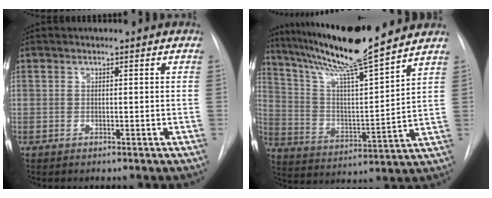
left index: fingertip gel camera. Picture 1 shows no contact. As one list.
[{"total": 17.7, "force": [14.9, -0.6, 9.6], "torque": [-0.168, -0.009, 0.254]}]